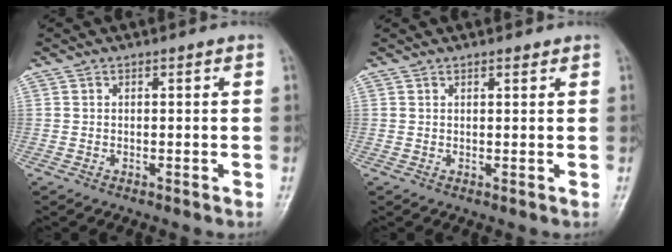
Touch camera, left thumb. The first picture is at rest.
{"total": 1.1, "force": [0.9, 0.5, 0.5], "torque": [-0.005, -0.005, 0.012]}